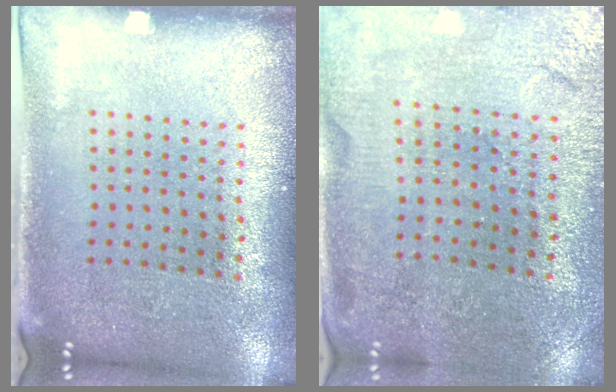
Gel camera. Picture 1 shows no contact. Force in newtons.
{"total": 1.3, "press": 1.3, "slide": 0.1}